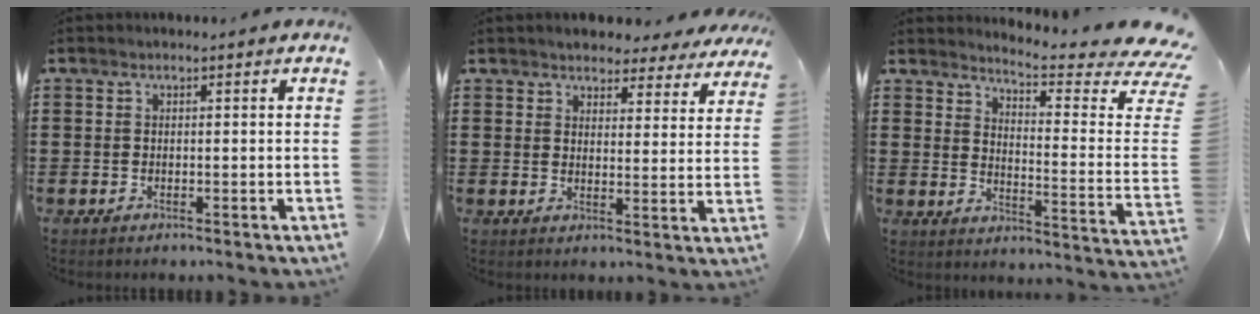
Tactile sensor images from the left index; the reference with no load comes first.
{"total": 3.8, "force": [3.8, 0.4, 0.1], "torque": [-0.019, -0.015, 0.067]}
{"total": 5.2, "force": [4.5, -0.3, 2.7], "torque": [-0.051, -0.055, 0.067]}